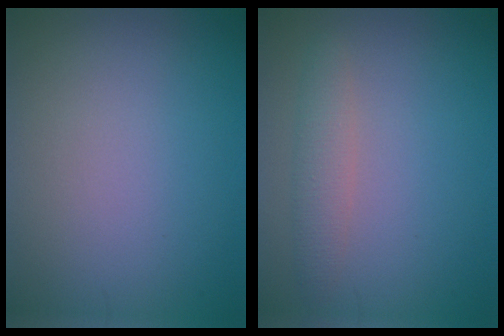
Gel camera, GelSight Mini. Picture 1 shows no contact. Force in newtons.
{"total": 2.1, "press": 2.1, "slide": 0.0}